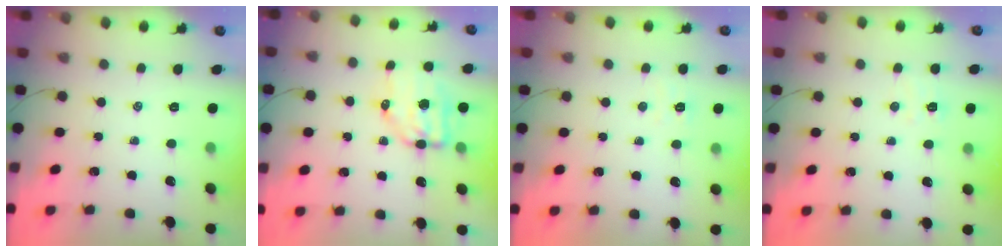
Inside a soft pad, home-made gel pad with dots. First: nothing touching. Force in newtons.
{"total": 7.2, "press": 7.0, "slide": 1.6}
{"total": 2.7, "press": 2.5, "slide": 0.8}
{"total": 3.8, "press": 3.6, "slide": 1.1}